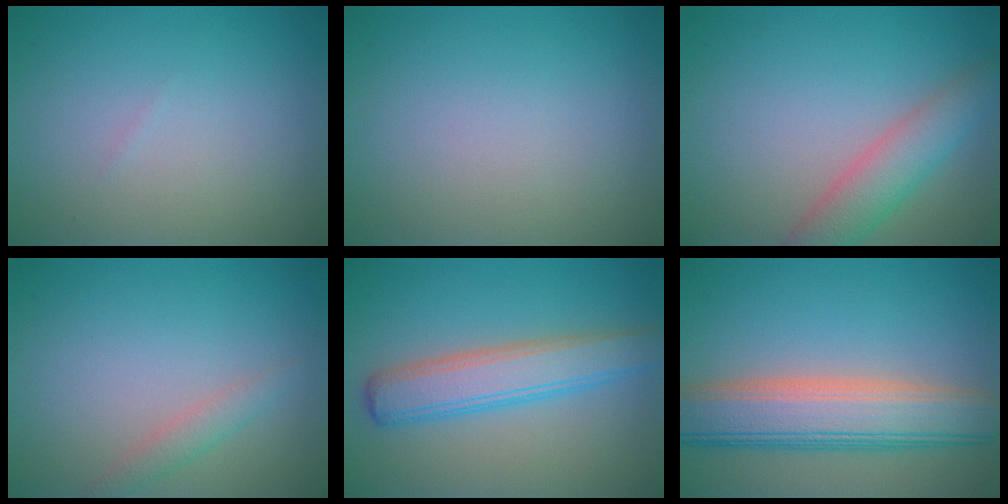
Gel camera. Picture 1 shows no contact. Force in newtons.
{"total": 0.0}
{"total": 4.1, "press": 4.1, "slide": 0.3}
{"total": 1.5, "press": 1.4, "slide": 0.0}
{"total": 4.9, "press": 4.9, "slide": 0.2}
{"total": 8.0, "press": 7.9, "slide": 0.5}